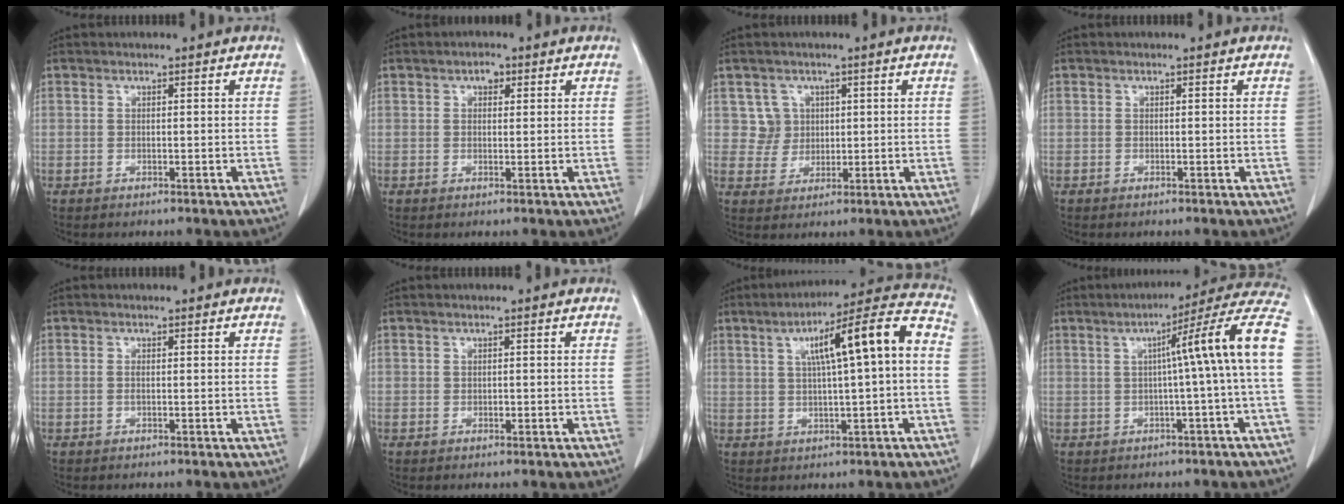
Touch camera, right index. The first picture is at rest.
{"total": 2.1, "force": [0.9, 1.3, 1.3], "torque": [-0.024, 0.008, 0.014]}
{"total": 4.2, "force": [1.3, 4.0, 0.0], "torque": [0.009, 0.011, 0.027]}
{"total": 0.0}
{"total": 0.8, "force": [-0.1, 0.3, 0.7], "torque": [-0.019, -0.001, 0.000]}
{"total": 0.8, "force": [-0.1, 0.6, 0.5], "torque": [-0.010, 0.001, 0.000]}
{"total": 13.7, "force": [2.0, 1.4, 13.5], "torque": [-0.199, 0.037, 0.031]}
{"total": 13.9, "force": [1.2, -1.2, 13.8], "torque": [-0.173, 0.035, 0.007]}